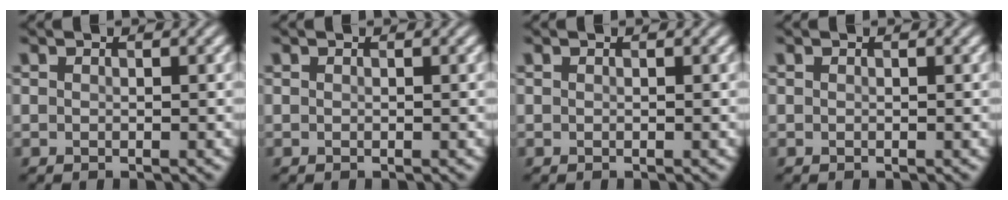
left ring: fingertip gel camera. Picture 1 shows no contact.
{"total": 0.0}
{"total": 0.0}
{"total": 0.0}